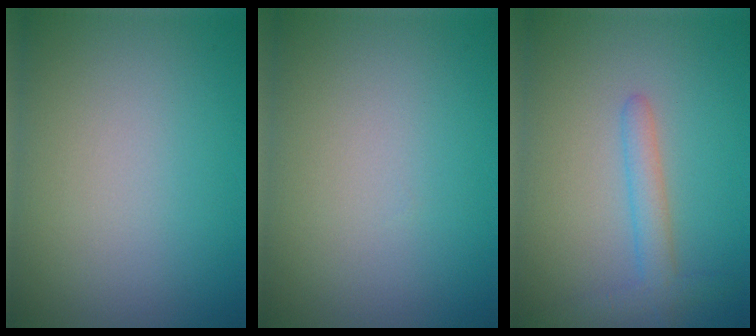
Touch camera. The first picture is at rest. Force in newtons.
{"total": 0.0}
{"total": 2.5, "press": 2.5, "slide": 0.2}